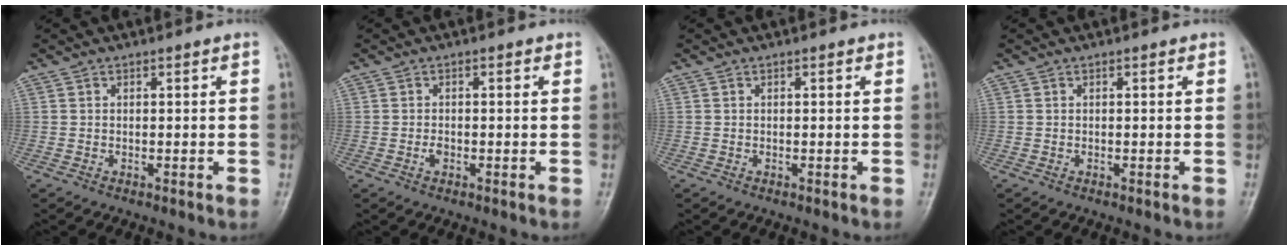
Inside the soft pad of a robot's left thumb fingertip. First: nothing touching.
{"total": 1.3, "force": [-0.4, 0.9, 0.9], "torque": [-0.009, 0.002, -0.009]}
{"total": 0.0}
{"total": 0.0}